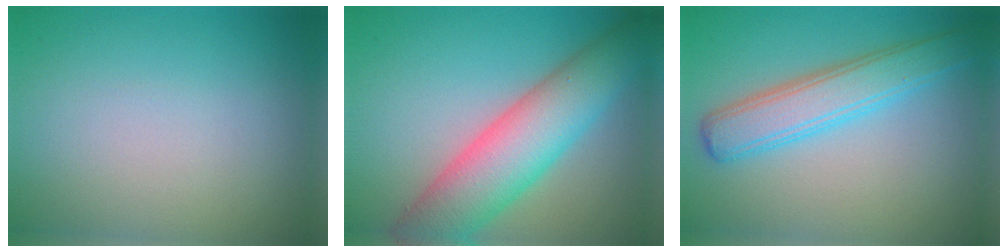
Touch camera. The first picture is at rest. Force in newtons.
{"total": 8.6, "press": 8.6, "slide": 0.3}
{"total": 4.8, "press": 4.8, "slide": 0.3}